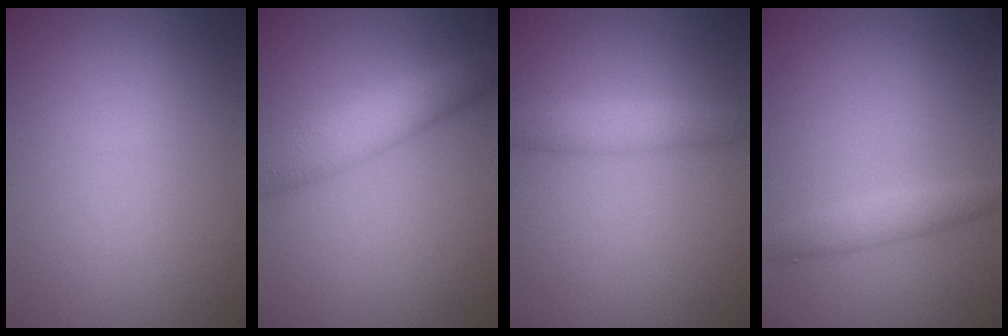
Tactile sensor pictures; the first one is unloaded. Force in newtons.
{"total": 4.8, "press": 4.8, "slide": 0.2}
{"total": 2.5, "press": 2.5, "slide": 0.1}
{"total": 1.9, "press": 1.9, "slide": 0.0}